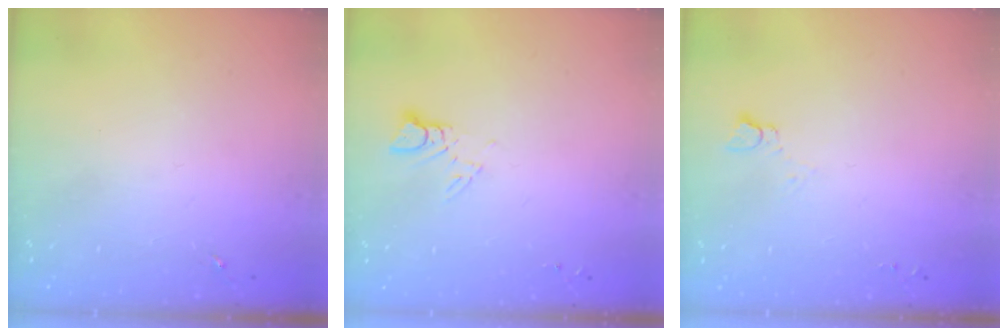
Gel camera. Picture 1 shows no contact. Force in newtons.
{"total": 3.2, "press": 3.2, "slide": 0.3}
{"total": 2.5, "press": 2.5, "slide": 0.2}